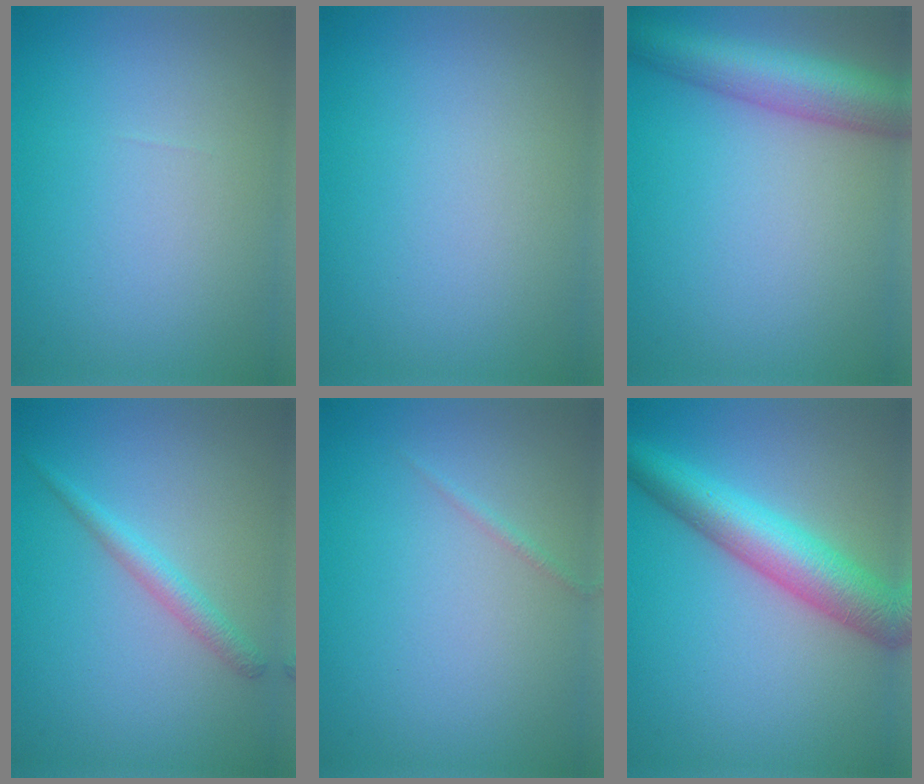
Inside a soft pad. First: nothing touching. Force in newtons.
{"total": 0.0}
{"total": 6.9, "press": 6.9, "slide": 0.3}
{"total": 1.9, "press": 1.9, "slide": 0.1}
{"total": 0.6, "press": 0.6, "slide": 0.0}
{"total": 6.8, "press": 6.8, "slide": 0.1}